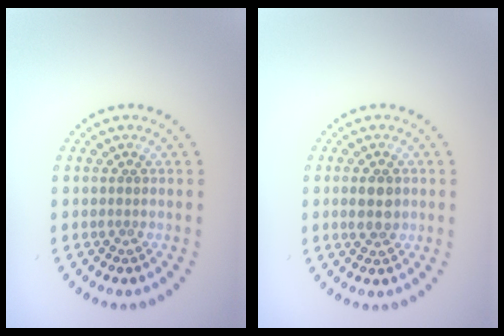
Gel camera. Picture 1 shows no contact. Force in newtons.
{"total": 2.2, "press": 2.1, "slide": 0.2}